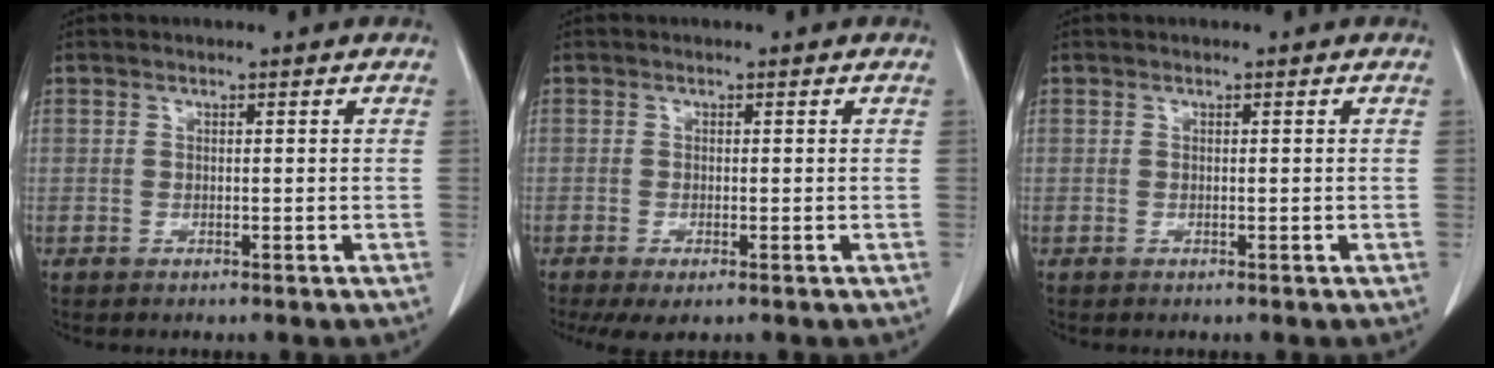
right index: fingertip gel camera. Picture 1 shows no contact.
{"total": 3.1, "force": [-1.9, 0.9, 2.4], "torque": [-0.040, -0.010, -0.027]}
{"total": 0.0}